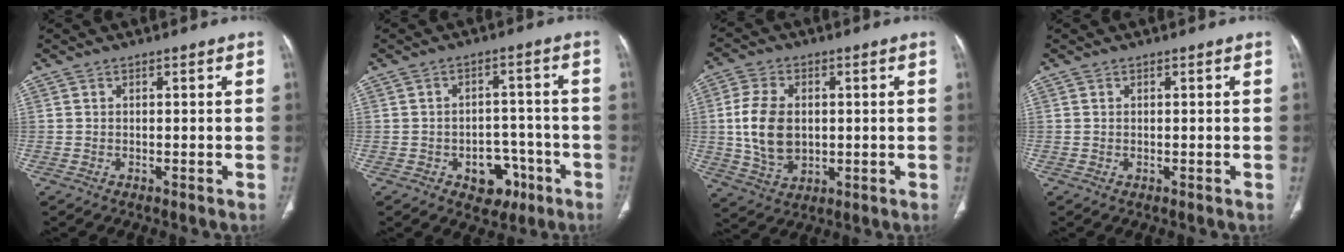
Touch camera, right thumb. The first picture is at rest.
{"total": 7.9, "force": [-3.7, 5.6, 4.1], "torque": [-0.018, 0.035, -0.045]}
{"total": 11.5, "force": [0.5, 7.8, 8.4], "torque": [-0.155, -0.004, 0.018]}
{"total": 0.0}